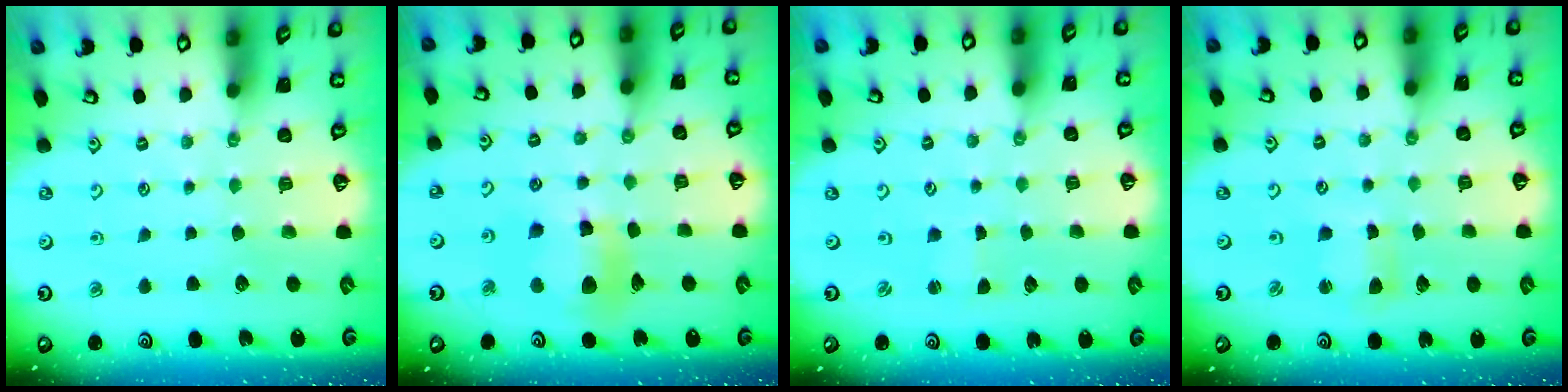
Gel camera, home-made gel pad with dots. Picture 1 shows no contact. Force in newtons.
{"total": 11.5, "press": 11.4, "slide": 1.5}
{"total": 0.0}
{"total": 3.2, "press": 3.2, "slide": 0.2}